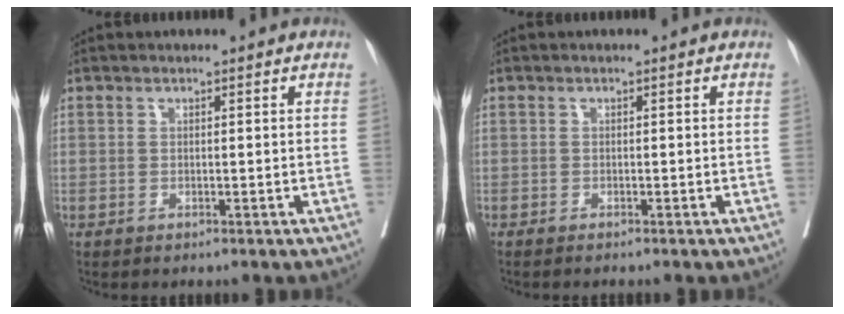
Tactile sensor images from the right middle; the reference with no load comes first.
{"total": 1.3, "force": [-1.2, 0.0, 0.6], "torque": [-0.009, -0.001, -0.014]}